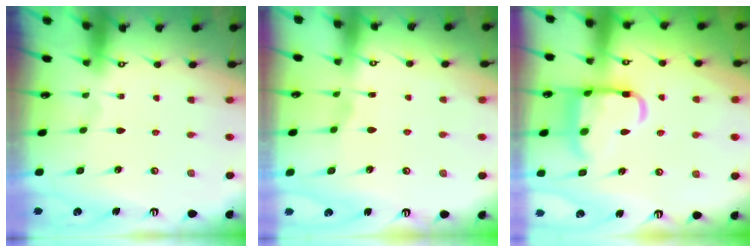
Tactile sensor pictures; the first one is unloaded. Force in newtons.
{"total": 2.6, "press": 2.6, "slide": 0.4}
{"total": 13.3, "press": 13.2, "slide": 1.6}